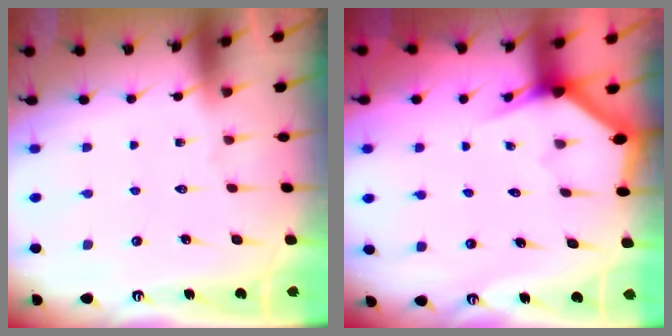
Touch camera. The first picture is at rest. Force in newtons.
{"total": 3.0, "press": 3.0, "slide": 0.1}